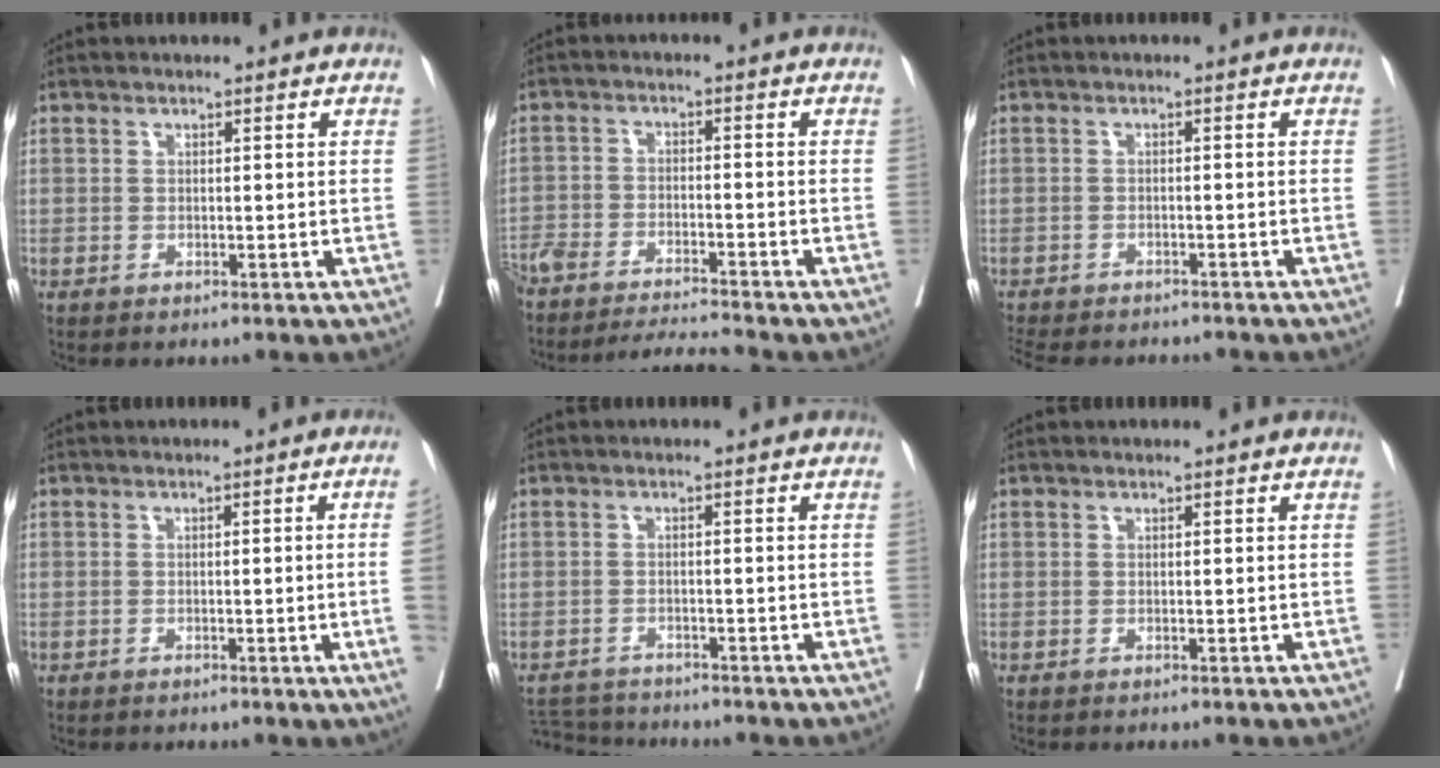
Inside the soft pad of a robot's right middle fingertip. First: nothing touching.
{"total": 10.0, "force": [-9.5, -0.5, 3.1], "torque": [-0.050, 0.004, -0.161]}
{"total": 11.4, "force": [-10.1, 3.1, 4.2], "torque": [-0.083, -0.012, -0.134]}
{"total": 4.2, "force": [-0.7, -1.4, 3.9], "torque": [-0.045, -0.007, -0.009]}
{"total": 4.5, "force": [-4.5, 0.5, 0.0], "torque": [0.004, -0.011, -0.079]}
{"total": 0.0}